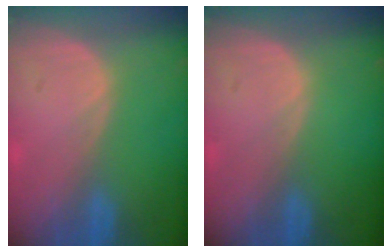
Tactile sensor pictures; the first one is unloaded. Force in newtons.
{"total": 0.0}